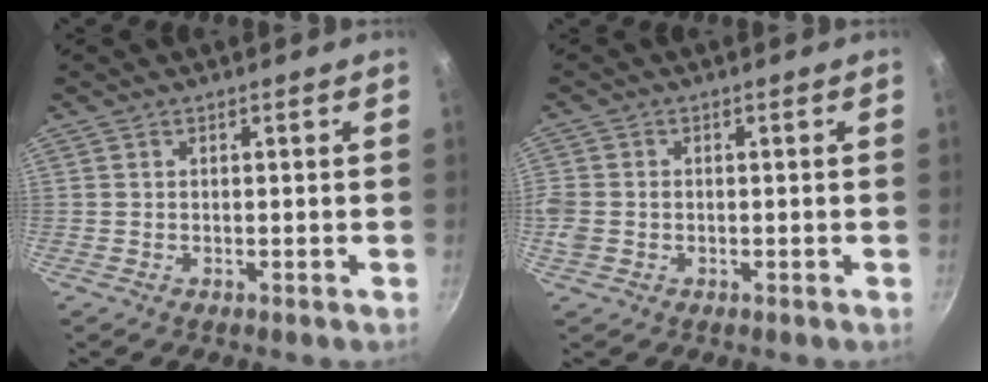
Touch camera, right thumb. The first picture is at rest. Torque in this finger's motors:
{"motor_torque": [0.74, 0.68, 0.46, 0.26, 0.00]}